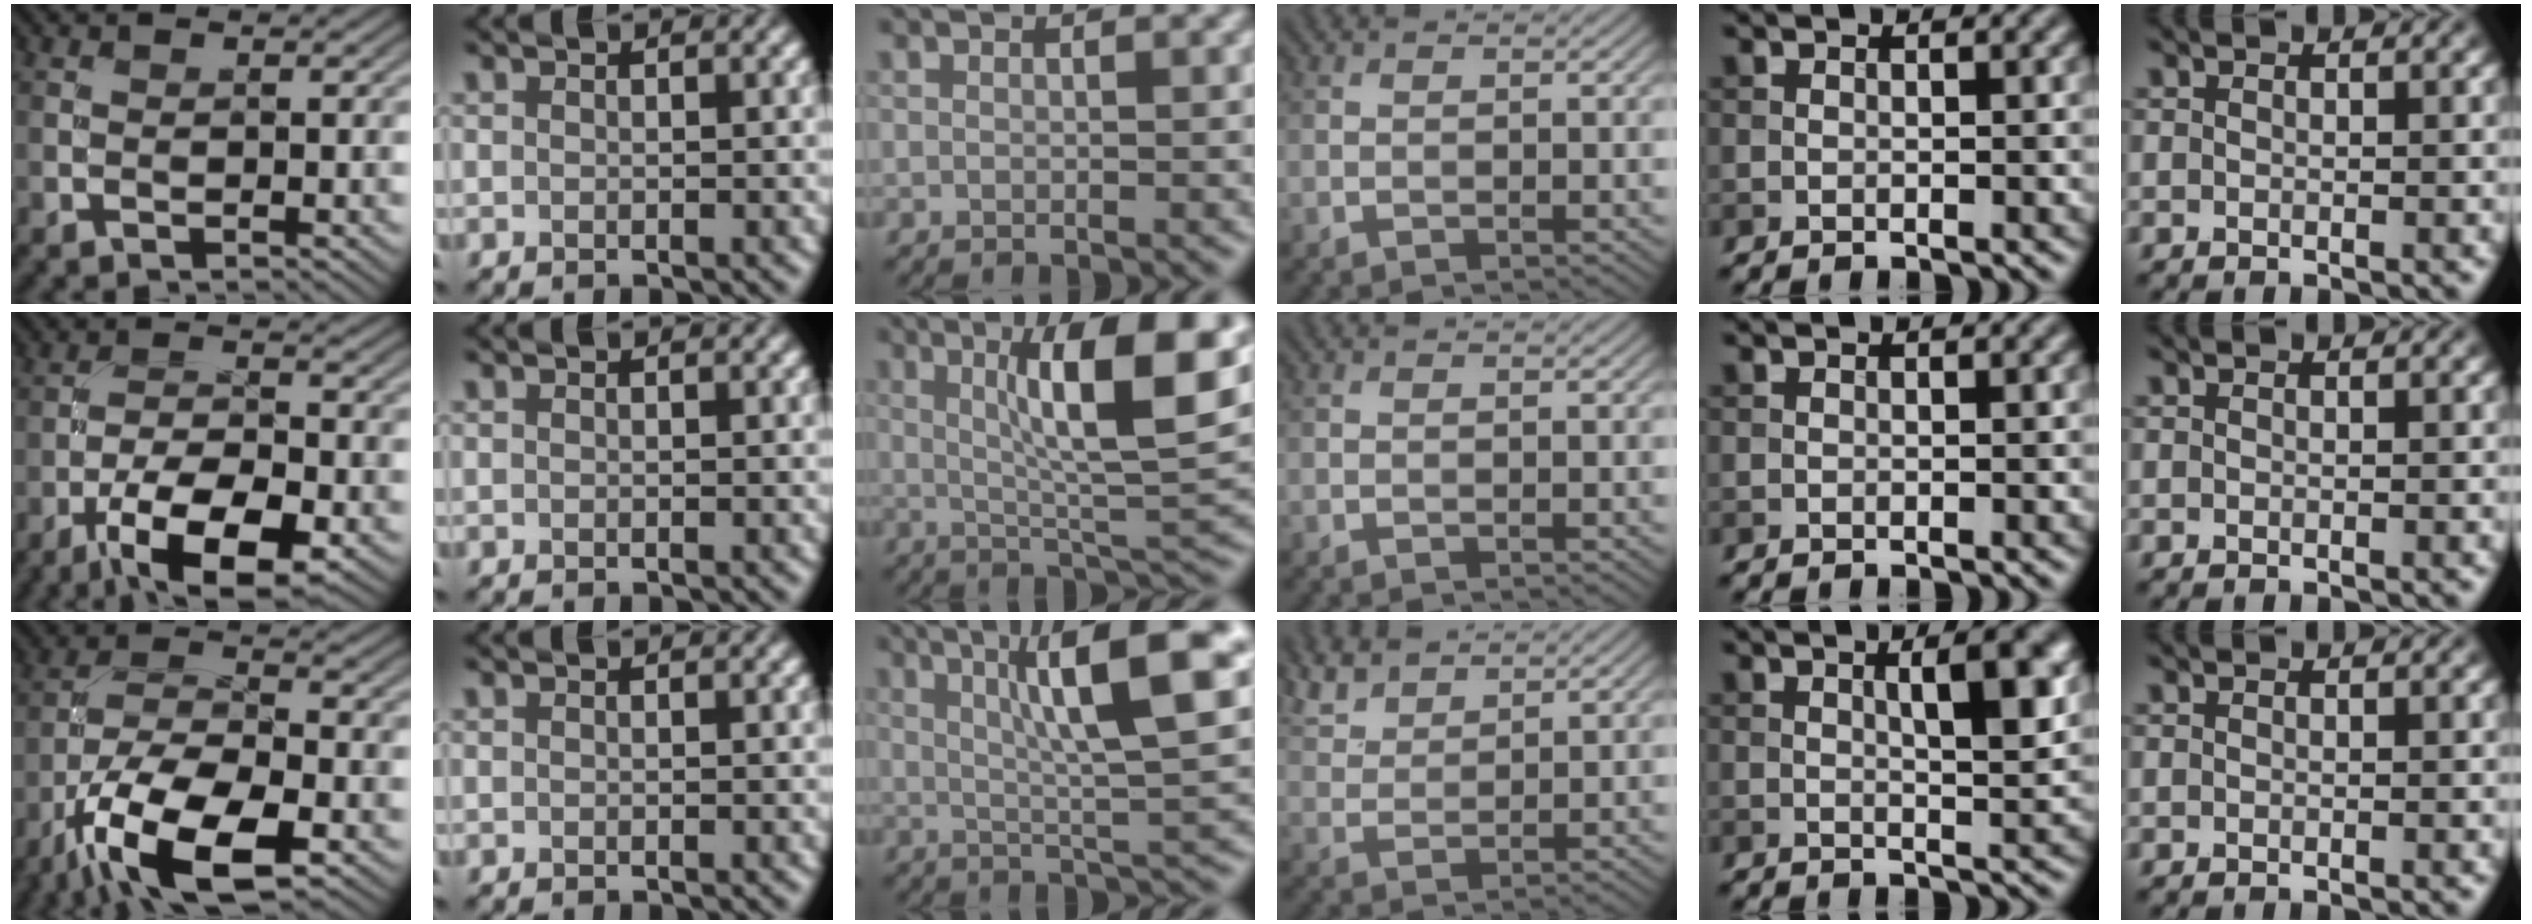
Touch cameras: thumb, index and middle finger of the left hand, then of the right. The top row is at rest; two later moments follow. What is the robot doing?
{"motion": "unscrew", "object": "medicine bottle"}